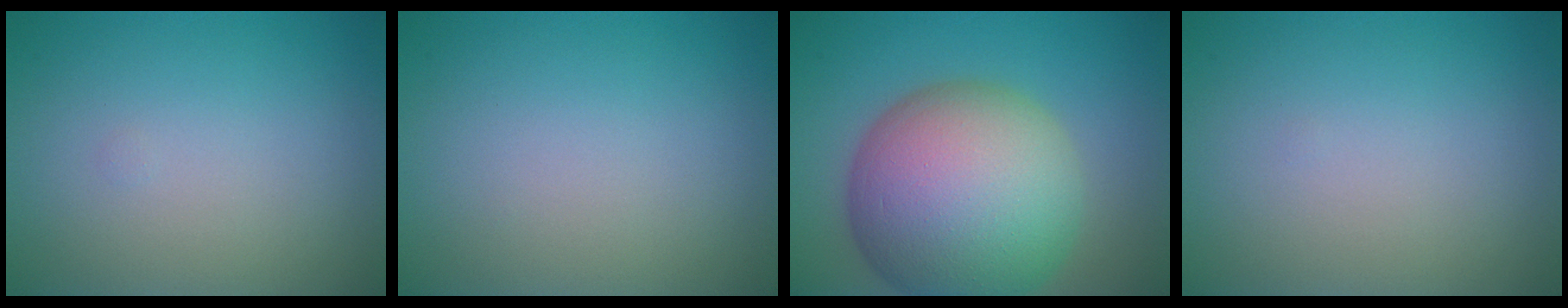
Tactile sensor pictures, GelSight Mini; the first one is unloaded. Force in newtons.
{"total": 0.0}
{"total": 15.5, "press": 15.5, "slide": 0.3}
{"total": 0.0}